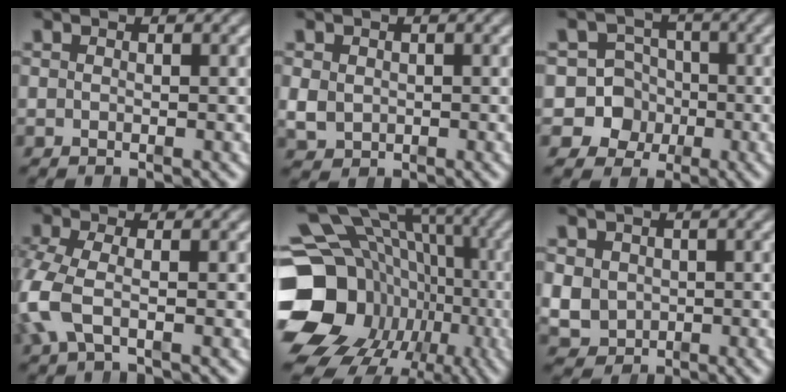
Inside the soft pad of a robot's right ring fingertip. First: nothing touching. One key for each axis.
{"total": 2.6, "fx": -0.4, "fy": 2.3, "fz": 1.0, "tx": -0.027, "ty": -0.017, "tz": 0.006}
{"total": 11.8, "fx": -3.2, "fy": 10.9, "fz": 3.3, "tx": -0.088, "ty": -0.052, "tz": -0.053}
{"total": 4.3, "fx": -1.0, "fy": 2.8, "fz": 3.1, "tx": -0.102, "ty": -0.021, "tz": -0.009}
{"total": 21.4, "fx": -2.9, "fy": 17.6, "fz": 11.8, "tx": -0.210, "ty": -0.060, "tz": -0.037}
{"total": 5.6, "fx": -0.9, "fy": 5.1, "fz": 2.1, "tx": -0.059, "ty": -0.031, "tz": 0.001}